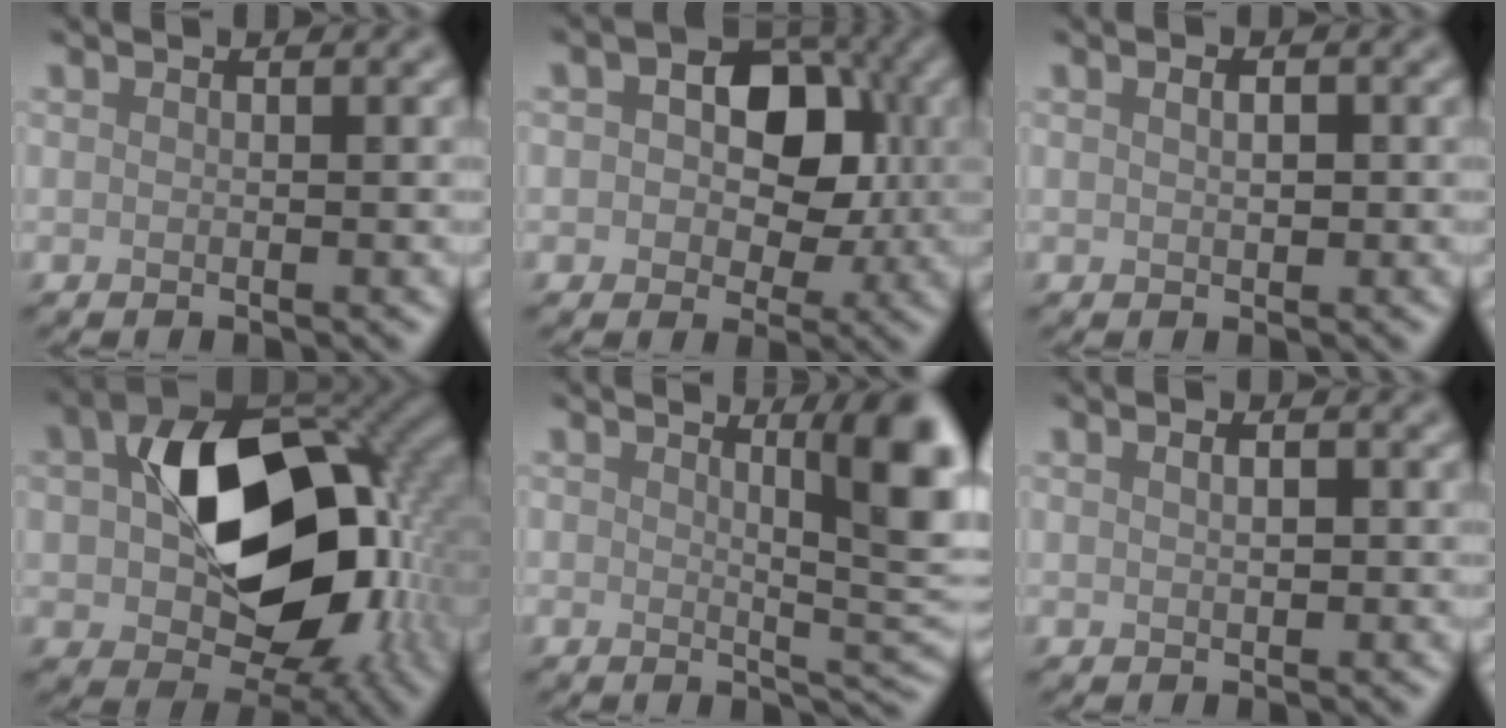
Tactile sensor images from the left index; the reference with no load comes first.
{"total": 6.7, "force": [0.7, 4.7, 4.8], "torque": [-0.065, 0.002, -0.001]}
{"total": 1.0, "force": [0.1, 0.6, 0.8], "torque": [-0.019, -0.004, 0.007]}
{"total": 14.8, "force": [0.0, 9.6, 11.3], "torque": [-0.162, 0.005, 0.002]}
{"total": 7.1, "force": [1.9, 1.8, 6.5], "torque": [-0.083, -0.008, 0.032]}
{"total": 0.7, "force": [0.1, 0.3, 0.6], "torque": [-0.019, -0.001, 0.005]}